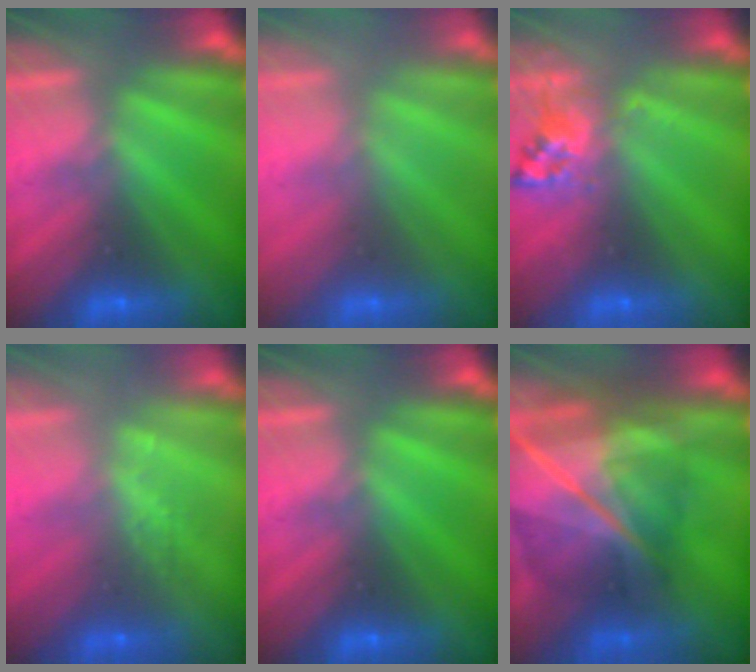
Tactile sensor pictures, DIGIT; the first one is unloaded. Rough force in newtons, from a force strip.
{"total": 2.4}
{"total": 2.6}
{"total": 2.4}
{"total": 0.0}
{"total": 8.8}